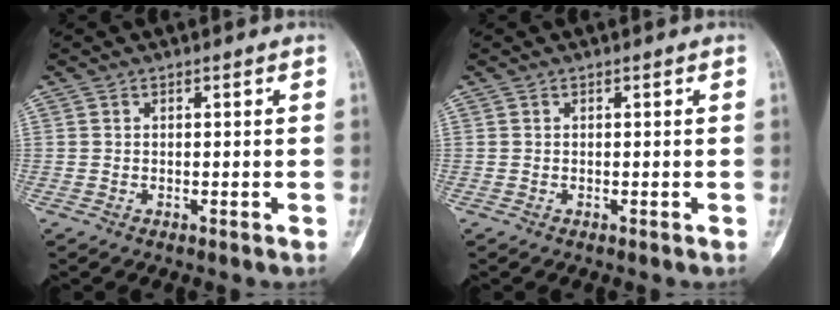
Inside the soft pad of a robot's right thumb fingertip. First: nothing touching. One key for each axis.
{"total": 0.0}